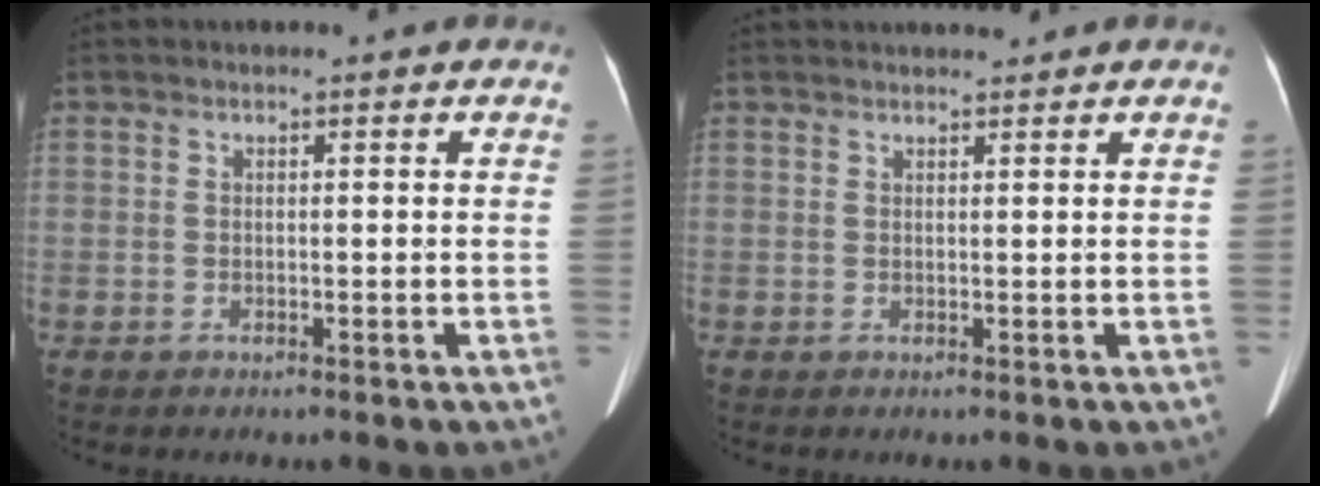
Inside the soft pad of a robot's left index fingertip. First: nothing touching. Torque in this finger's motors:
{"motor_torque": [-0.37, -0.02, -0.21, -0.03]}